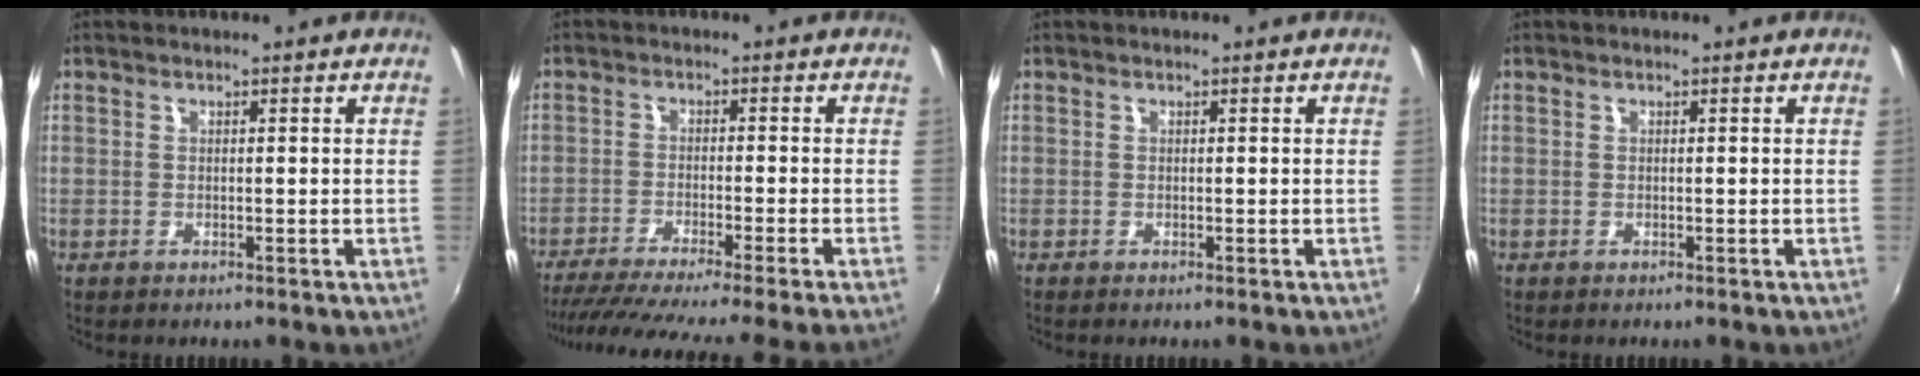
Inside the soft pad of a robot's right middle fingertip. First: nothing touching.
{"total": 14.0, "force": [-12.3, -2.6, 6.0], "torque": [-0.120, -0.034, -0.193]}
{"total": 0.0}
{"total": 0.0}